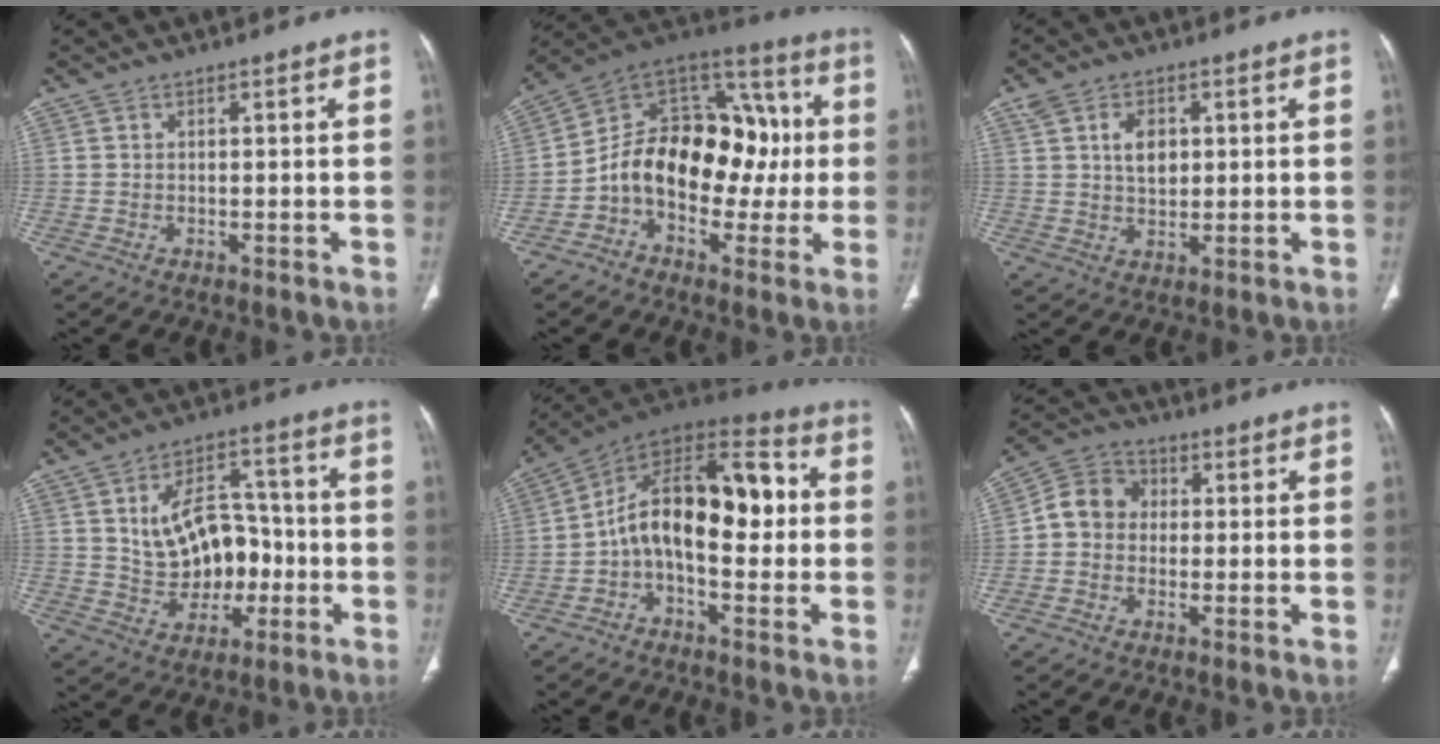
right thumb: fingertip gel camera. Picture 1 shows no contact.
{"total": 20.3, "force": [-1.8, 13.8, 14.9], "torque": [-0.190, 0.061, -0.034]}
{"total": 5.3, "force": [1.3, 3.6, 3.7], "torque": [-0.051, -0.004, 0.025]}
{"total": 13.8, "force": [-0.8, 9.9, 9.5], "torque": [-0.103, 0.036, -0.003]}
{"total": 17.5, "force": [-0.6, 9.2, 14.9], "torque": [-0.206, 0.059, -0.020]}
{"total": 7.2, "force": [-0.2, 6.2, 3.6], "torque": [-0.045, 0.026, -0.019]}